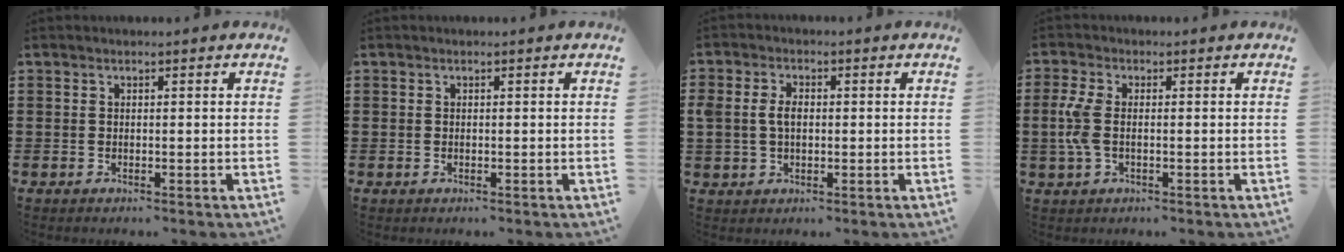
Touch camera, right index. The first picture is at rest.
{"total": 0.0}
{"total": 3.6, "force": [0.2, 2.4, 2.6], "torque": [-0.071, 0.005, -0.003]}
{"total": 4.8, "force": [-0.4, 2.2, 4.2], "torque": [-0.112, -0.008, -0.016]}